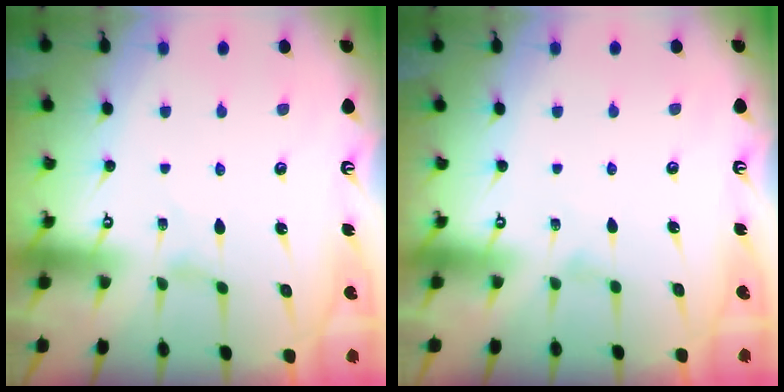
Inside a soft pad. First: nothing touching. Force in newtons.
{"total": 0.0}